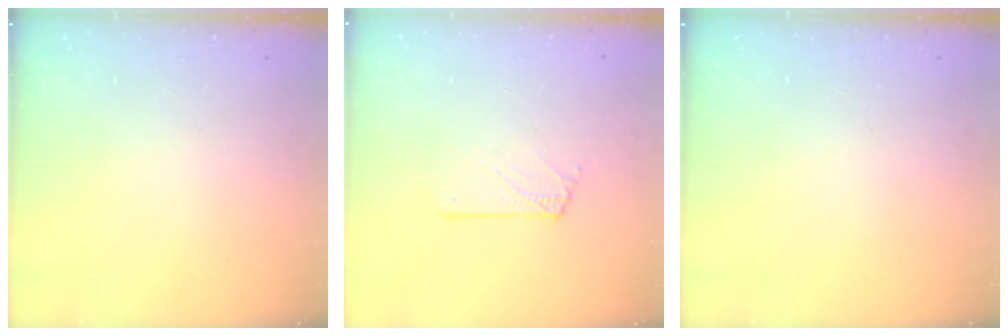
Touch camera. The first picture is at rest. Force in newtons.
{"total": 1.5, "press": 1.5, "slide": 0.1}
{"total": 0.0}